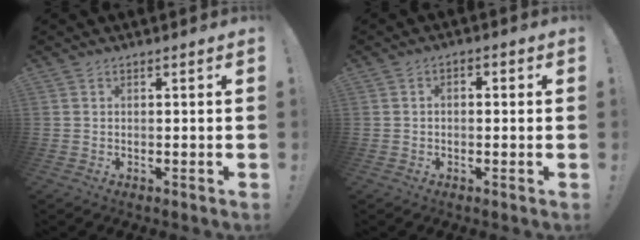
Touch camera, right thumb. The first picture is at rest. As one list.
[{"total": 1.8, "force": [-1.1, 1.1, 0.9], "torque": [-0.006, 0.005, -0.021]}]